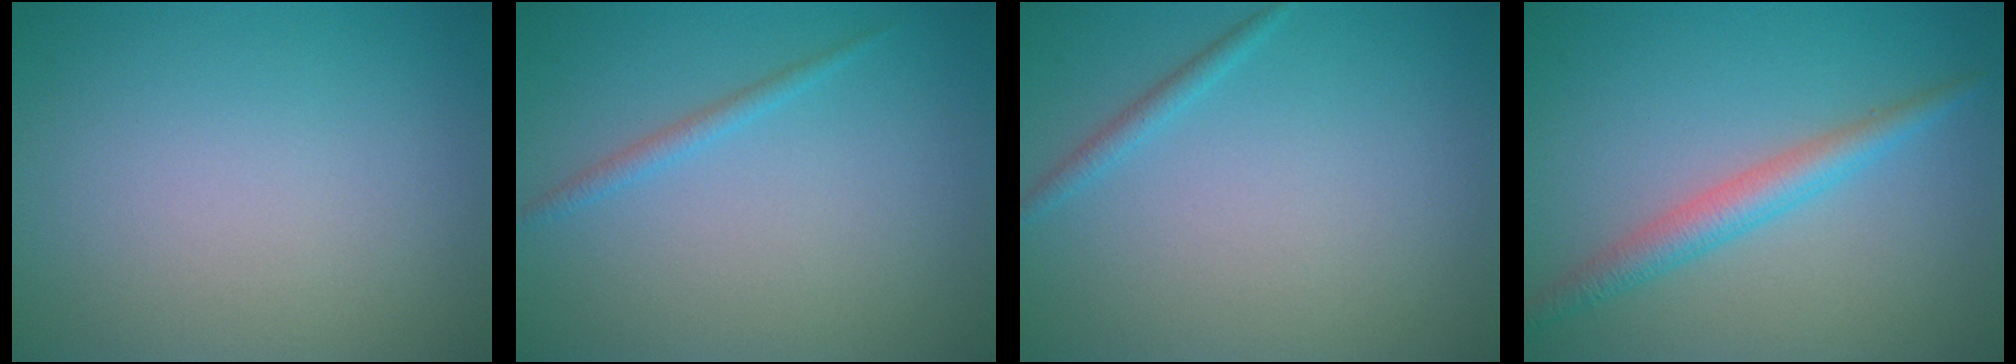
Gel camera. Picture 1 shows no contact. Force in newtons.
{"total": 1.1, "press": 1.1, "slide": 0.1}
{"total": 1.1, "press": 1.1, "slide": 0.1}
{"total": 3.0, "press": 3.0, "slide": 0.2}